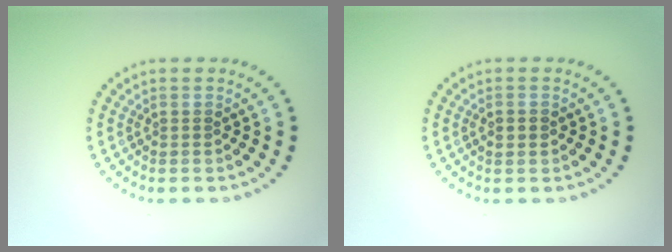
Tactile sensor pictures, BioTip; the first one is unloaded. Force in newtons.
{"total": 1.6, "press": 1.6, "slide": 0.1}